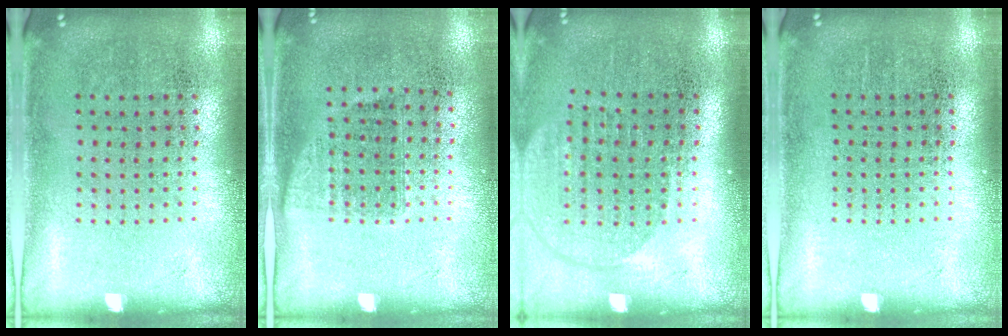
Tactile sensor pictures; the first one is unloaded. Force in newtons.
{"total": 0.8, "press": 0.7, "slide": 0.4}
{"total": 1.6, "press": 1.4, "slide": 0.9}
{"total": 0.0}